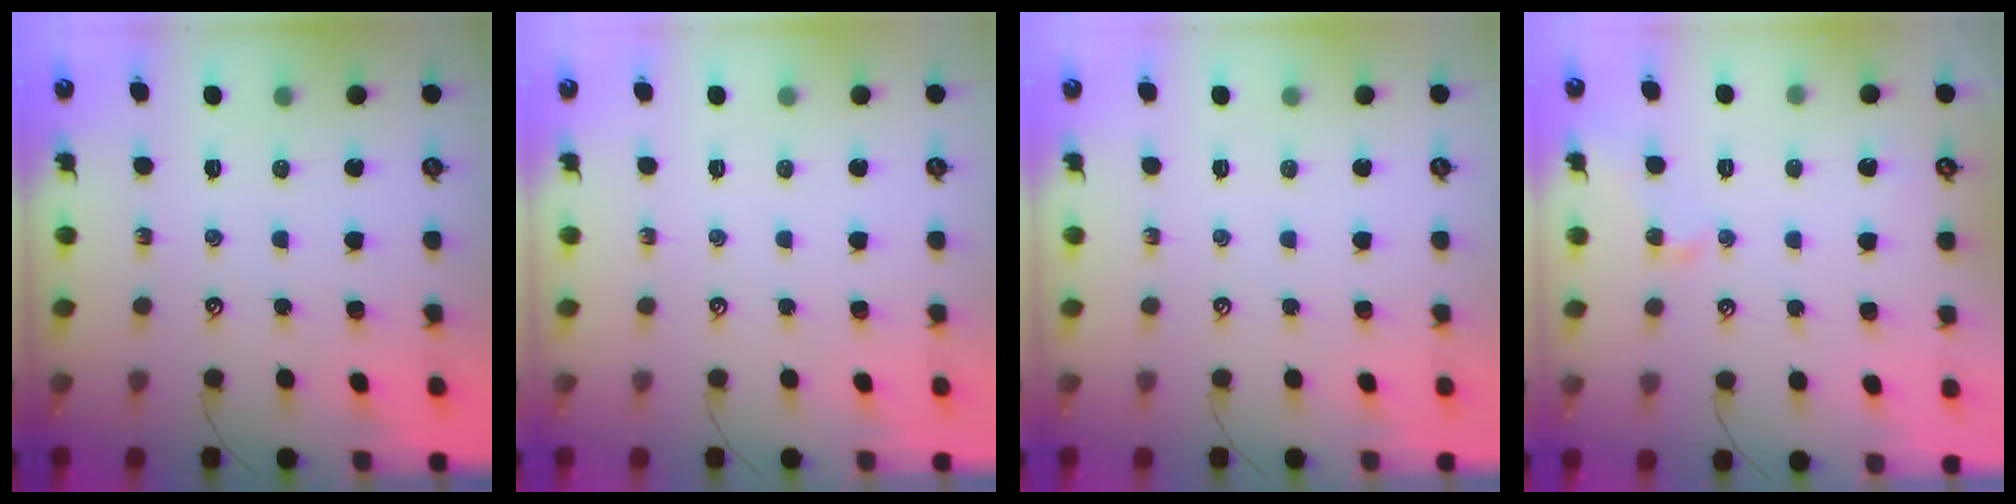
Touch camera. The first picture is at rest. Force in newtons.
{"total": 0.0}
{"total": 0.0}
{"total": 1.8, "press": 1.8, "slide": 0.1}